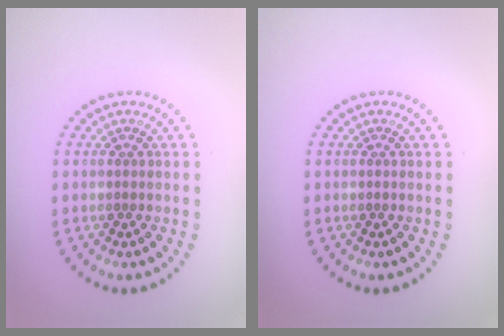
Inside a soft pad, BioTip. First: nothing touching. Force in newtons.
{"total": 0.0}